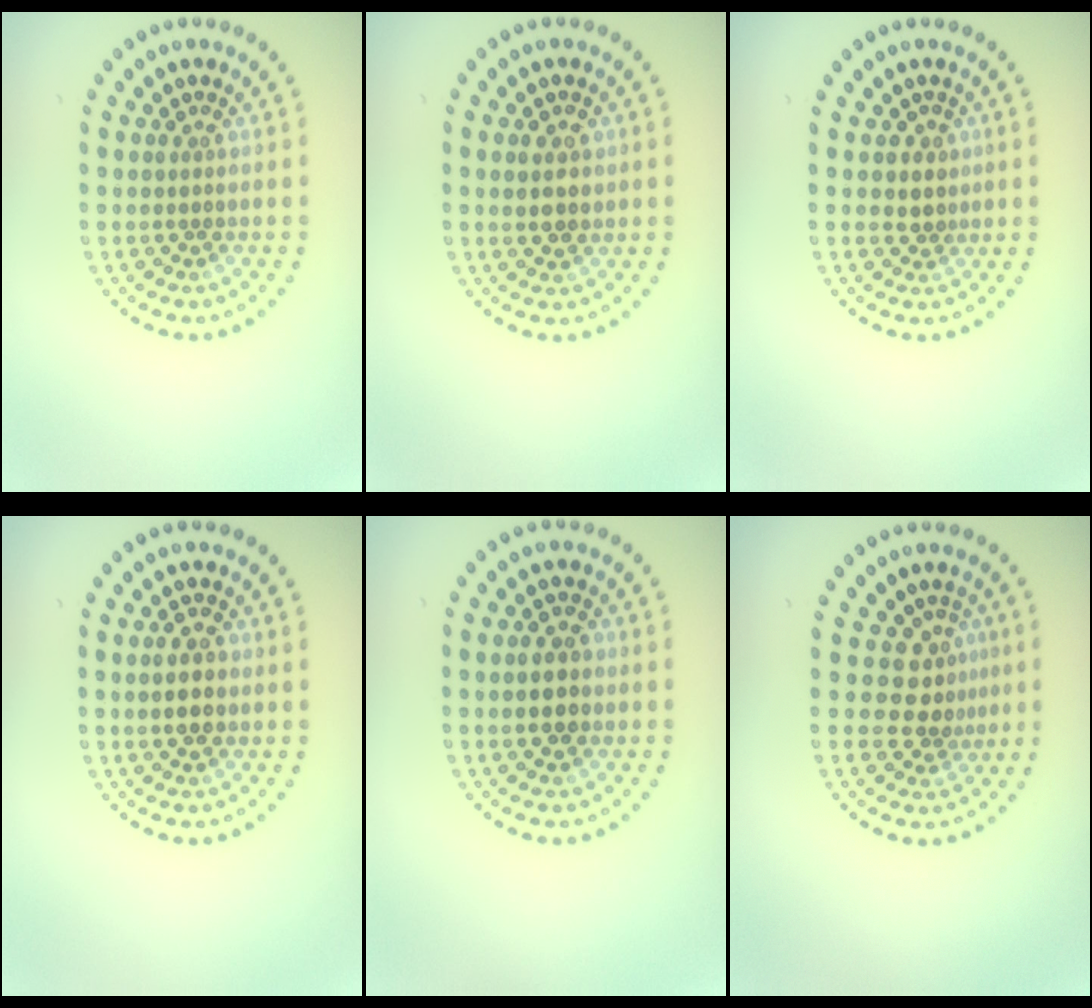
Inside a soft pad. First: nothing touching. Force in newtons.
{"total": 2.3, "press": 2.3, "slide": 0.4}
{"total": 1.5, "press": 1.2, "slide": 0.9}
{"total": 2.4, "press": 2.4, "slide": 0.1}
{"total": 2.4, "press": 2.4, "slide": 0.2}
{"total": 3.0, "press": 2.2, "slide": 2.0}